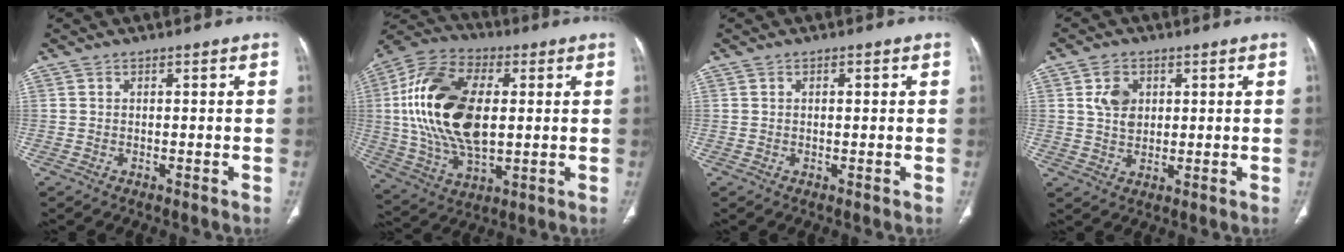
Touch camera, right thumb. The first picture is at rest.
{"total": 22.5, "force": [2.5, 12.5, 18.5], "torque": [-0.365, 0.001, 0.045]}
{"total": 1.3, "force": [0.4, 0.5, 1.2], "torque": [-0.022, 0.006, 0.005]}
{"total": 5.7, "force": [1.7, 4.2, 3.4], "torque": [-0.045, -0.010, 0.032]}